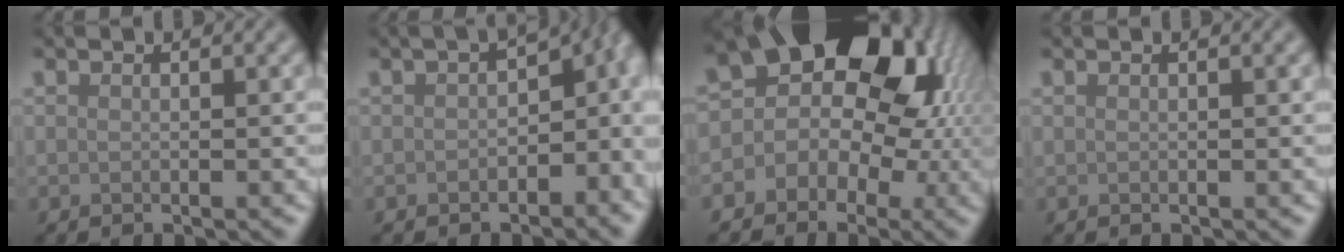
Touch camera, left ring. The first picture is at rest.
{"total": 7.3, "force": [-0.3, 4.6, 5.6], "torque": [-0.044, -0.006, -0.003]}
{"total": 18.4, "force": [4.5, 13.9, 11.3], "torque": [-0.135, 0.057, 0.039]}
{"total": 0.0}